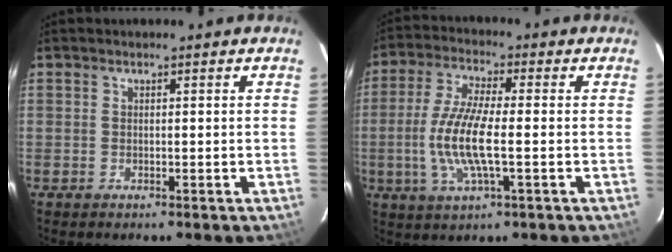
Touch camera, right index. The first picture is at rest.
{"total": 11.0, "force": [-1.7, 2.5, 10.6], "torque": [-0.219, -0.005, -0.038]}